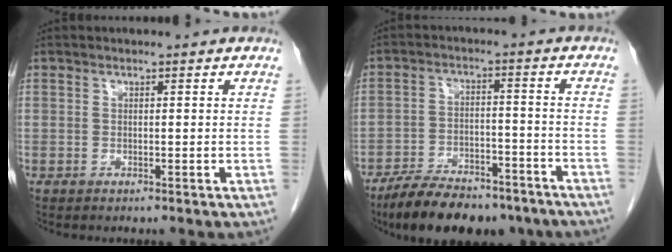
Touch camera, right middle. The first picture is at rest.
{"total": 15.3, "force": [-12.1, 5.4, 7.6], "torque": [-0.115, 0.002, -0.187]}